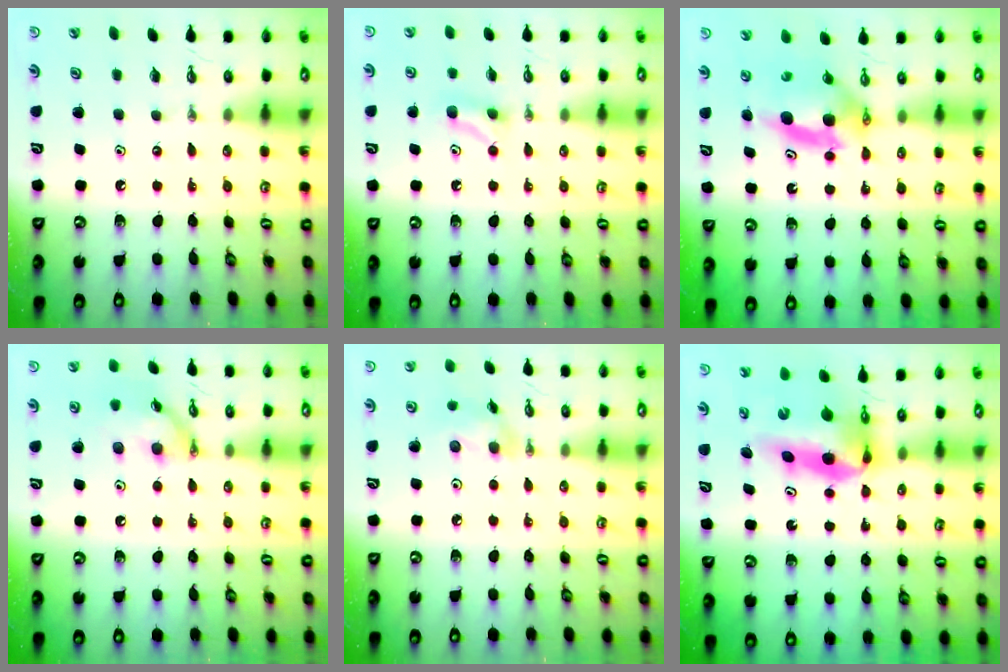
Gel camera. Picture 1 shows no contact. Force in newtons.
{"total": 4.0, "press": 3.8, "slide": 1.4}
{"total": 5.5, "press": 5.1, "slide": 1.9}
{"total": 12.8, "press": 12.8, "slide": 0.5}
{"total": 8.7, "press": 8.3, "slide": 2.6}
{"total": 9.0, "press": 8.6, "slide": 2.5}